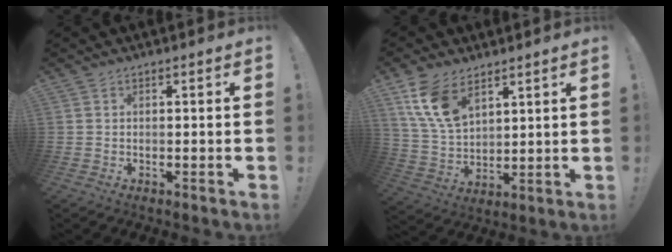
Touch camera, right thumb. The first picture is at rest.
{"total": 12.4, "force": [7.3, 7.1, 7.1], "torque": [-0.152, -0.028, 0.142]}